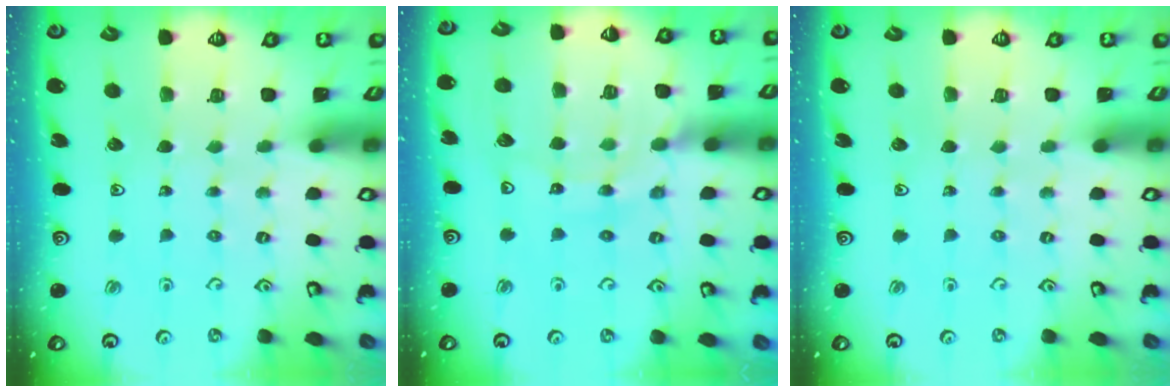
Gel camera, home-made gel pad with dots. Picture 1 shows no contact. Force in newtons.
{"total": 12.9, "press": 12.8, "slide": 1.5}
{"total": 0.0}